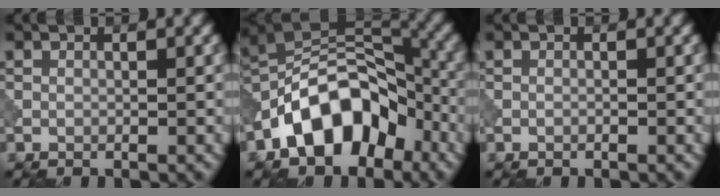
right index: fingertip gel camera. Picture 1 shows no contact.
{"total": 11.1, "force": [-5.6, 6.6, 6.9], "torque": [-0.099, 0.017, -0.116]}
{"total": 0.0}